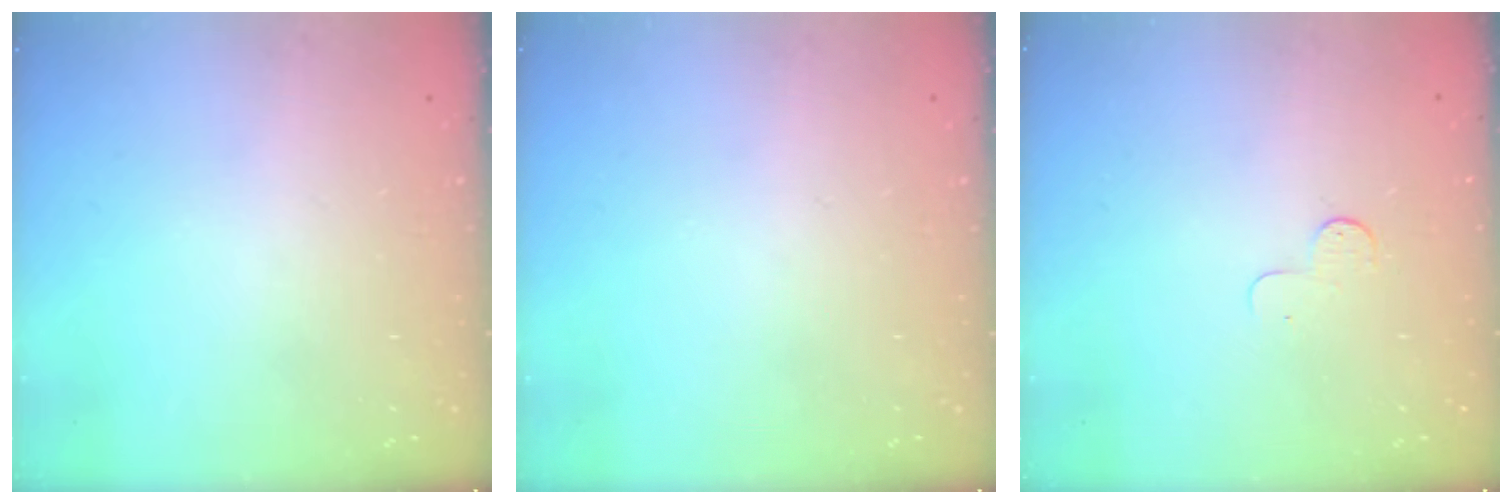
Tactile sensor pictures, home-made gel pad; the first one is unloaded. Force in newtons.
{"total": 0.0}
{"total": 3.9, "press": 3.9, "slide": 0.4}